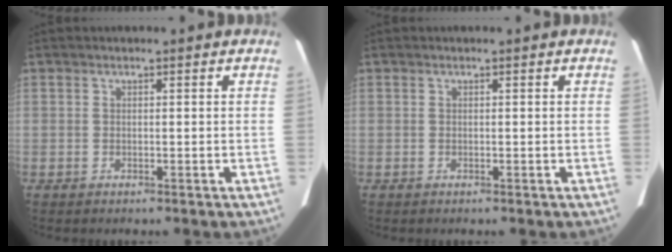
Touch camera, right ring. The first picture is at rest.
{"total": 0.0}